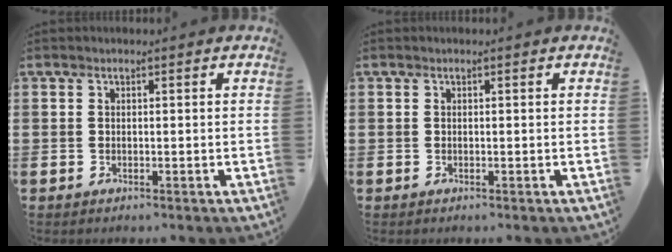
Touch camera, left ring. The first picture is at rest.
{"total": 0.0}